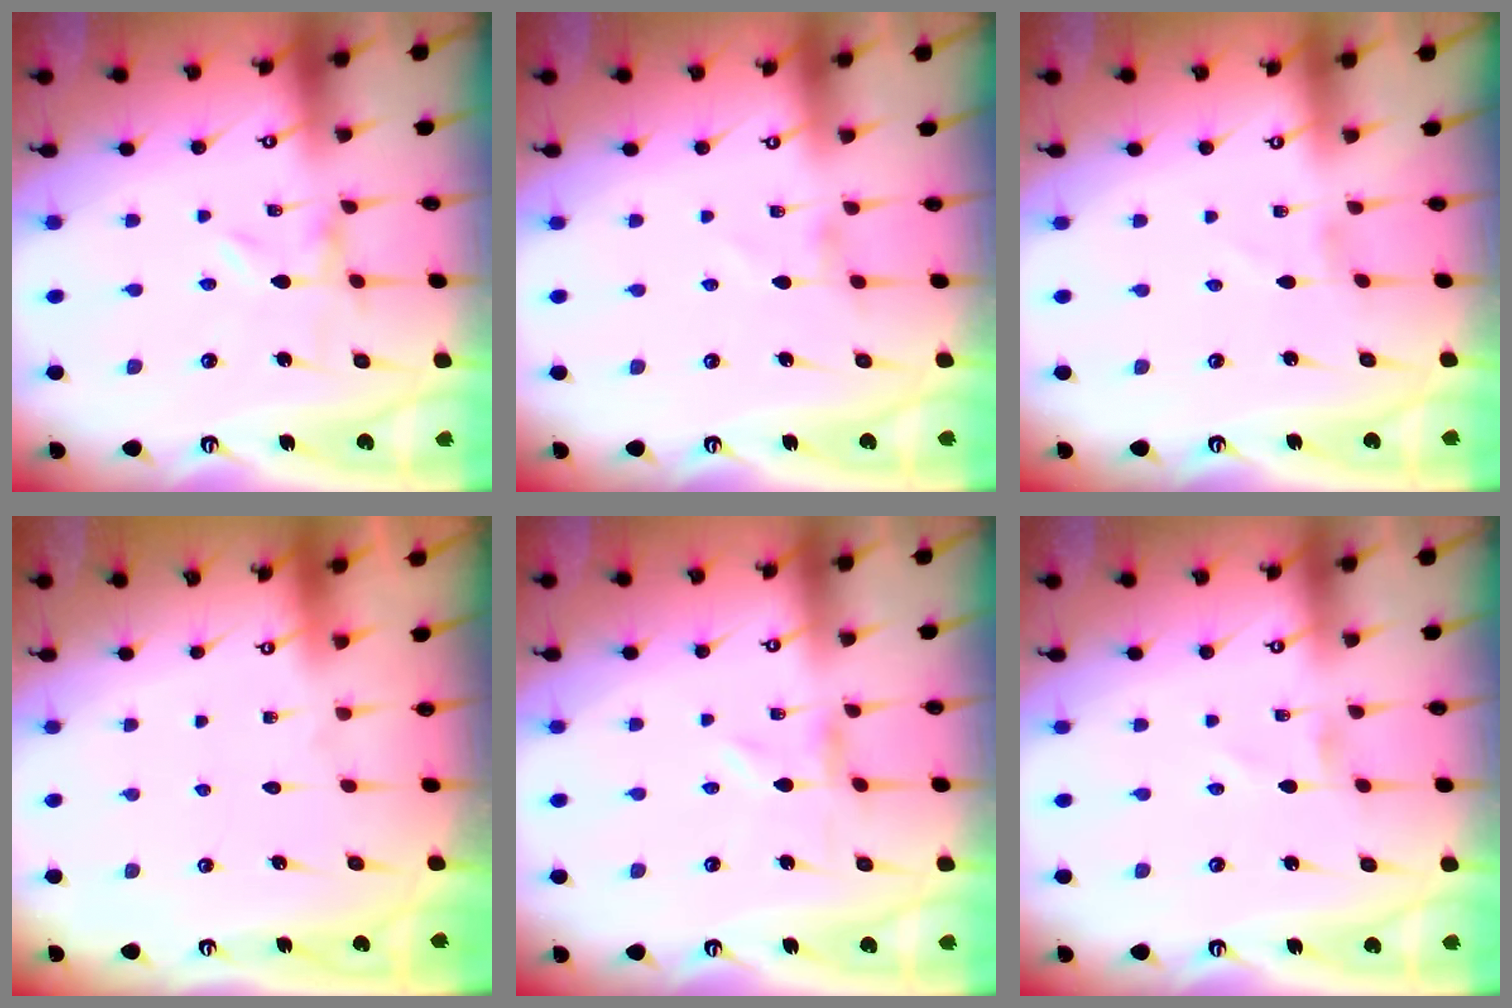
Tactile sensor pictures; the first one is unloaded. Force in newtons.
{"total": 1.0, "press": 0.9, "slide": 0.3}
{"total": 1.1, "press": 1.1, "slide": 0.1}
{"total": 1.6, "press": 1.6, "slide": 0.1}
{"total": 0.0}
{"total": 0.0}